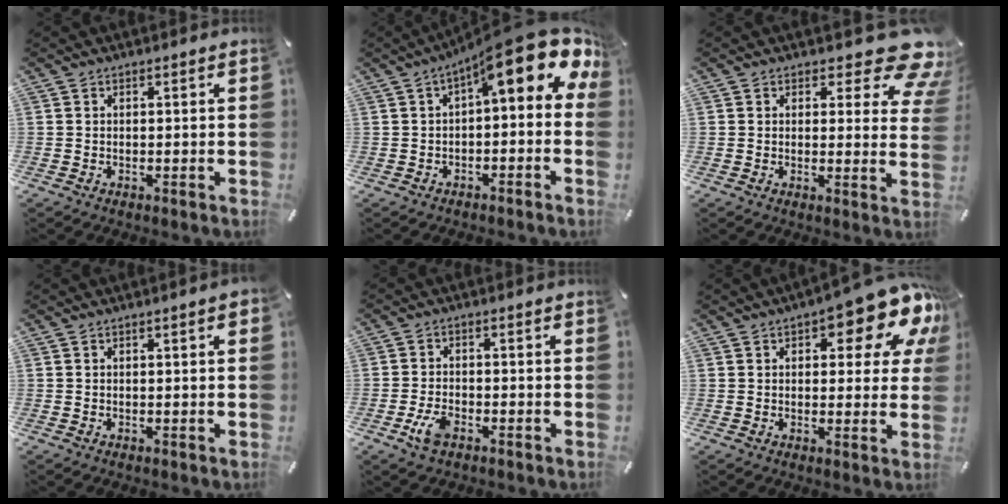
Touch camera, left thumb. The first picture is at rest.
{"total": 14.2, "force": [6.8, 4.1, 11.8], "torque": [-0.167, -0.057, 0.107]}
{"total": 10.0, "force": [6.6, 4.2, 6.3], "torque": [-0.064, -0.054, 0.111]}
{"total": 1.8, "force": [0.3, 0.3, 1.7], "torque": [-0.031, 0.002, 0.003]}
{"total": 4.8, "force": [-2.4, 2.6, 3.2], "torque": [-0.085, 0.002, -0.051]}
{"total": 15.1, "force": [8.4, 5.8, 11.2], "torque": [-0.137, -0.057, 0.135]}